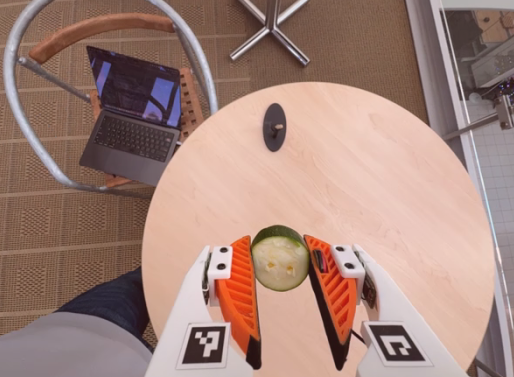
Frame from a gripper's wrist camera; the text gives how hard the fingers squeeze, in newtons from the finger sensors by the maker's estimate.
{"total": 8.7, "left": 8.3, "right": 9.0}